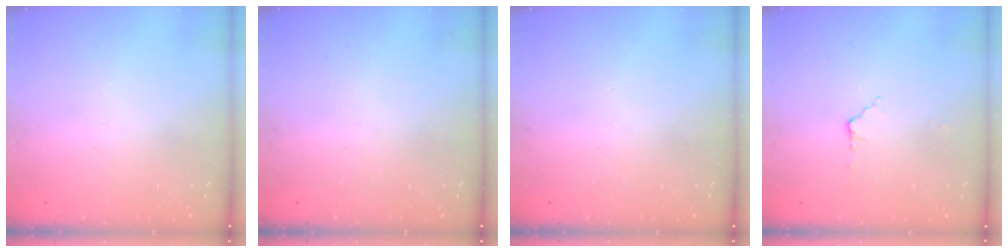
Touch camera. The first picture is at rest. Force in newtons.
{"total": 0.0}
{"total": 0.0}
{"total": 3.2, "press": 3.0, "slide": 1.1}